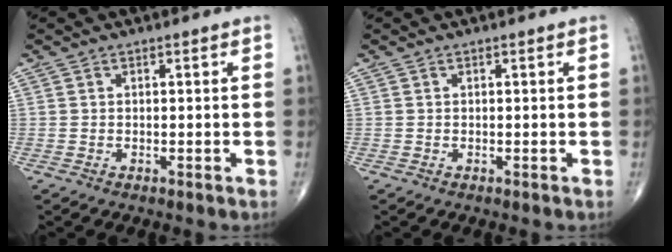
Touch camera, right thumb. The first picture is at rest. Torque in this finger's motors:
{"motor_torque": [0.02, 0.02, 0.00, 0.00, 0.00]}